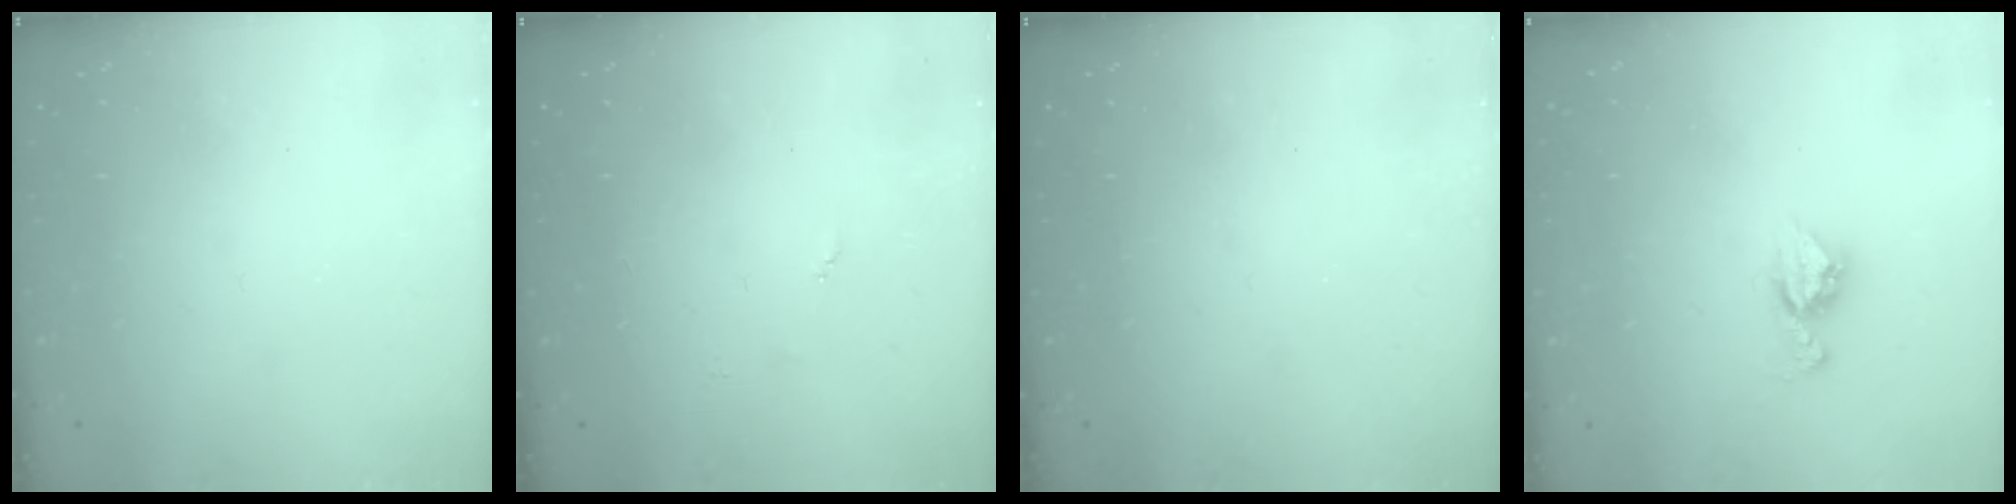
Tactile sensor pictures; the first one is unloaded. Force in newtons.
{"total": 3.7, "press": 3.7, "slide": 0.4}
{"total": 0.0}
{"total": 9.0, "press": 8.9, "slide": 0.7}